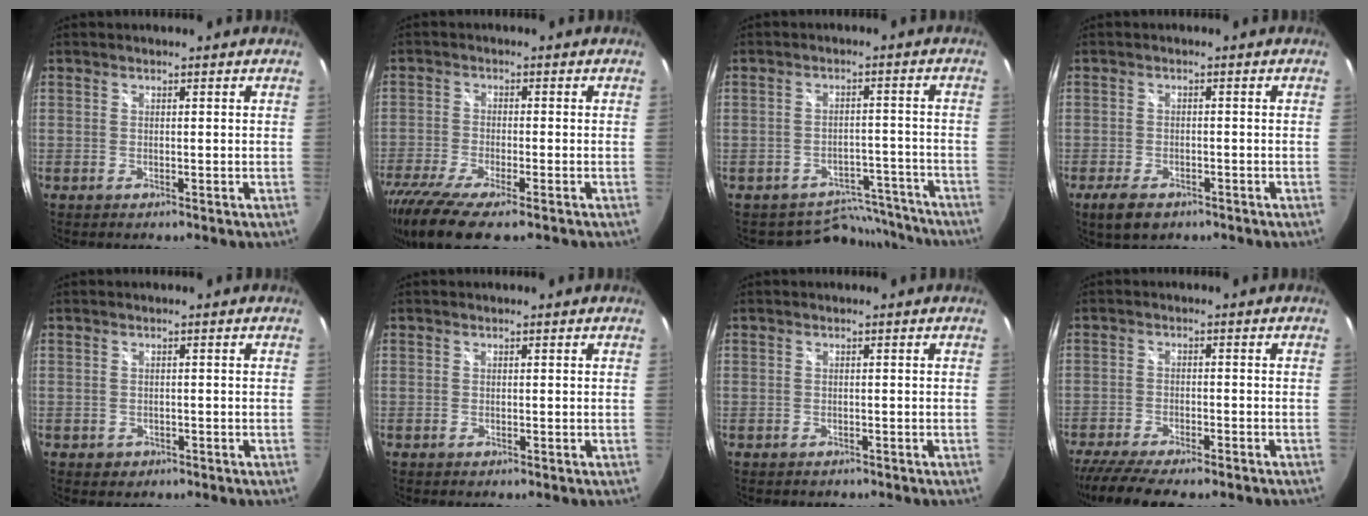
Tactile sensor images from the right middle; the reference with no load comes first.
{"total": 13.3, "force": [-9.6, 2.9, 8.7], "torque": [-0.194, -0.058, -0.170]}
{"total": 9.0, "force": [-8.2, 3.5, -0.6], "torque": [0.019, 0.036, -0.107]}
{"total": 5.5, "force": [-3.6, 2.8, 3.1], "torque": [-0.077, -0.016, -0.061]}
{"total": 1.8, "force": [-0.7, 1.5, 0.6], "torque": [-0.013, -0.003, -0.008]}
{"total": 0.0}
{"total": 0.9, "force": [-0.7, 0.6, 0.0], "torque": [-0.004, 0.001, -0.011]}
{"total": 12.2, "force": [-10.1, 2.5, 6.4], "torque": [-0.142, -0.039, -0.161]}